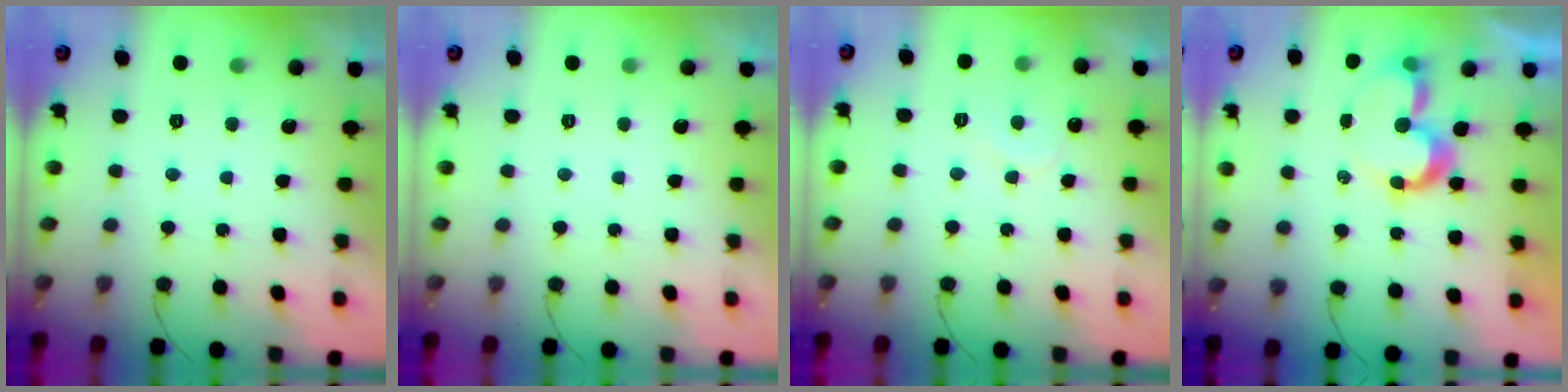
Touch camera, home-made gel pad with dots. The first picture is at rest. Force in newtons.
{"total": 0.0}
{"total": 4.4, "press": 4.4, "slide": 0.4}
{"total": 8.5, "press": 8.5, "slide": 0.5}